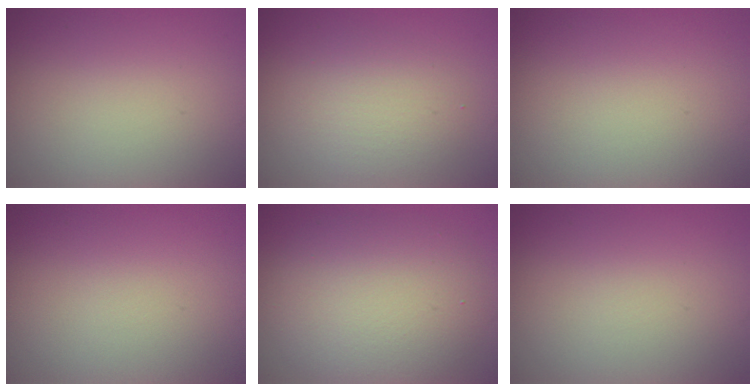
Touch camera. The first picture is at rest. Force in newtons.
{"total": 3.4, "press": 3.4, "slide": 0.2}
{"total": 0.0}
{"total": 0.0}
{"total": 7.6, "press": 7.5, "slide": 0.6}
{"total": 0.0}